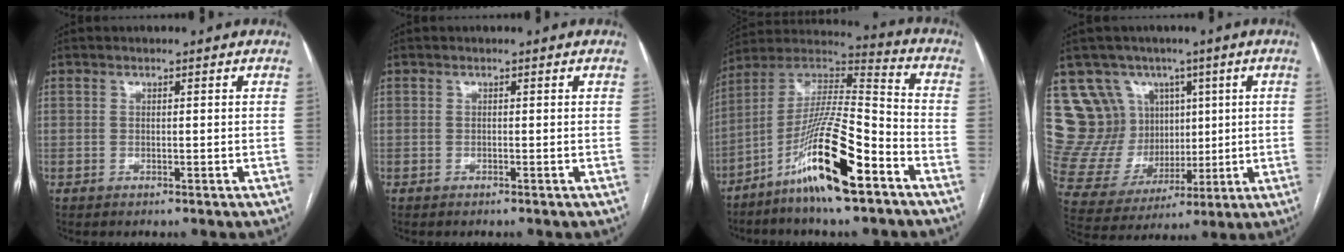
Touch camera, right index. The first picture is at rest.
{"total": 0.0}
{"total": 17.1, "force": [-9.4, 1.5, 14.2], "torque": [-0.277, -0.013, -0.172]}
{"total": 16.4, "force": [7.0, 13.7, 5.6], "torque": [-0.123, 0.059, 0.162]}